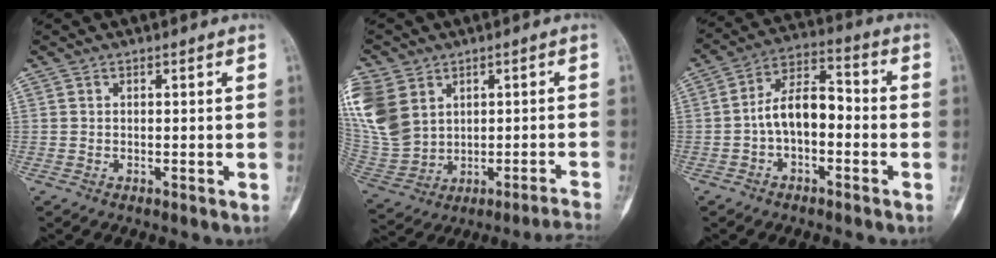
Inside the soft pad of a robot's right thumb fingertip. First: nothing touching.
{"total": 15.2, "force": [2.1, 11.7, 9.5], "torque": [-0.224, 0.050, 0.072]}
{"total": 9.9, "force": [-1.8, 5.7, 7.9], "torque": [-0.123, 0.044, -0.044]}